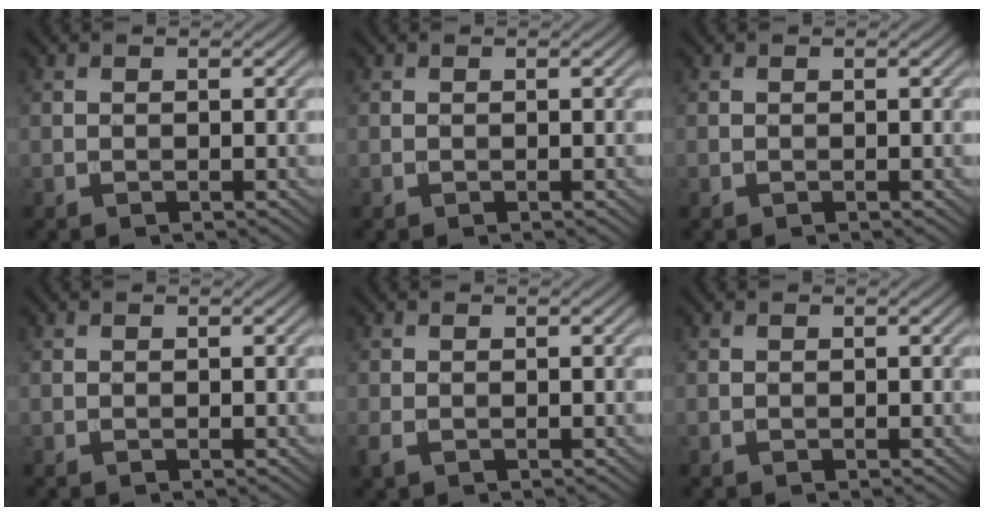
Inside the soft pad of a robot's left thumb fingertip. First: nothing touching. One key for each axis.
{"total": 0.0}
{"total": 0.0}
{"total": 0.0}
{"total": 1.6, "fx": -0.7, "fy": 1.1, "fz": 1.0, "tx": -0.034, "ty": -0.008, "tz": -0.014}
{"total": 0.0}